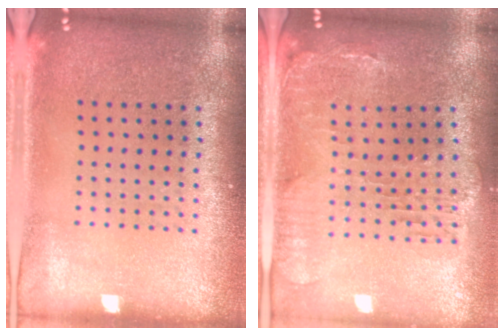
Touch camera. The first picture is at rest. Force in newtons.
{"total": 0.9, "press": 0.8, "slide": 0.3}